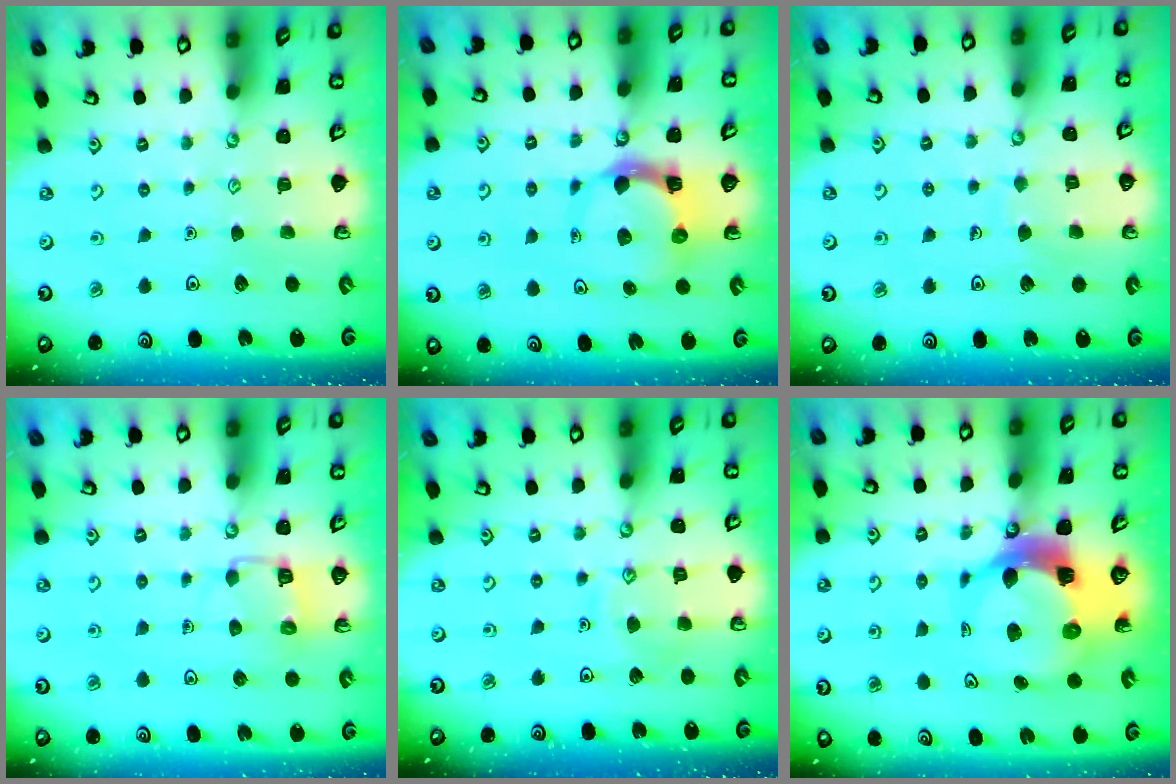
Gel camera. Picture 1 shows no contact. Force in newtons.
{"total": 6.3, "press": 6.2, "slide": 1.1}
{"total": 5.9, "press": 5.9, "slide": 0.2}
{"total": 5.5, "press": 5.5, "slide": 0.3}
{"total": 7.8, "press": 7.8, "slide": 0.7}
{"total": 12.0, "press": 11.9, "slide": 1.3}